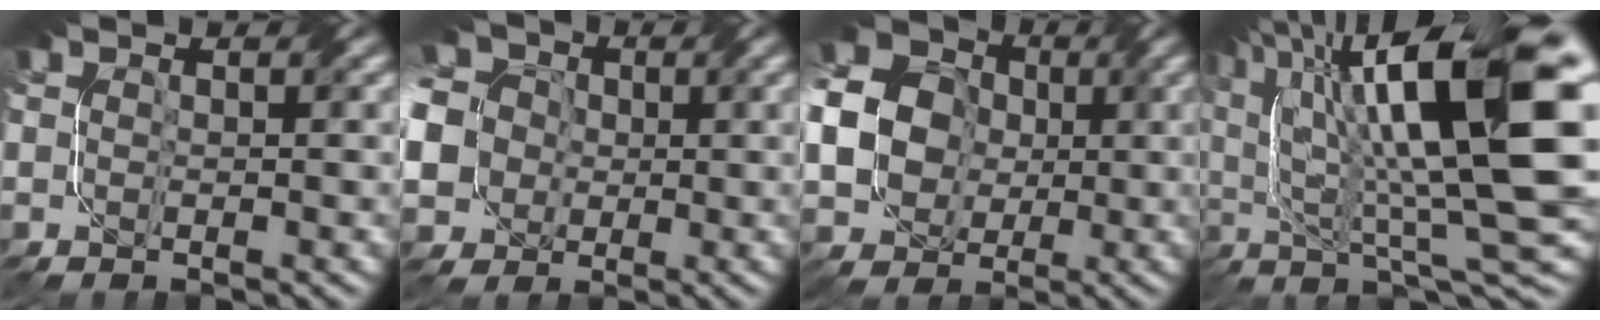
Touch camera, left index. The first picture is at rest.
{"total": 12.4, "force": [-1.1, 11.0, 5.6], "torque": [-0.143, -0.005, -0.047]}
{"total": 16.7, "force": [1.4, 15.0, 7.2], "torque": [-0.185, 0.017, -0.014]}
{"total": 17.1, "force": [5.3, 4.7, 15.6], "torque": [-0.258, 0.013, 0.093]}